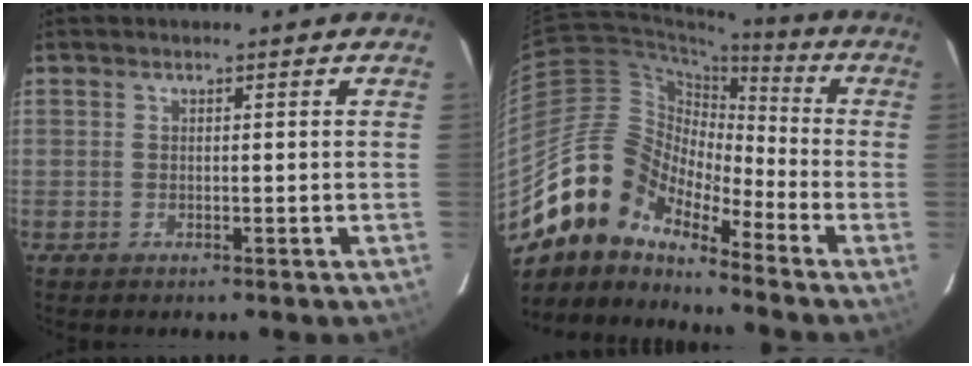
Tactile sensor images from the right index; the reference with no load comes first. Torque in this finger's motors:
{"motor_torque": [0.71, -0.50, 0.74, 0.03]}